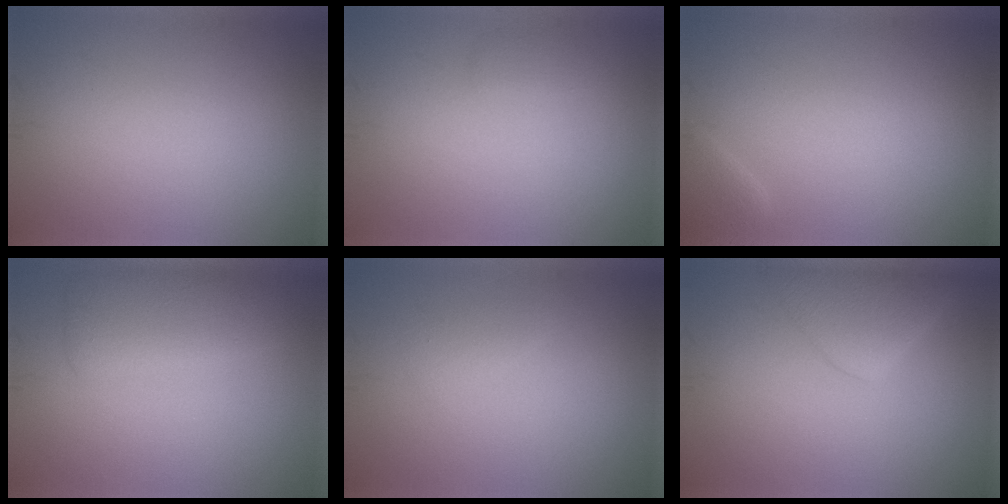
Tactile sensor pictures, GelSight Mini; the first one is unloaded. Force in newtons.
{"total": 0.8, "press": 0.8, "slide": 0.1}
{"total": 1.6, "press": 1.6, "slide": 0.1}
{"total": 4.0, "press": 4.0, "slide": 0.1}
{"total": 1.1, "press": 1.1, "slide": 0.1}
{"total": 3.8, "press": 3.8, "slide": 0.3}